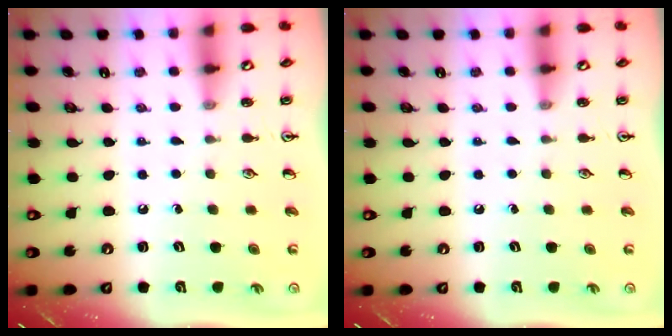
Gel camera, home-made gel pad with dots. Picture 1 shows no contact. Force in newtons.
{"total": 0.0}